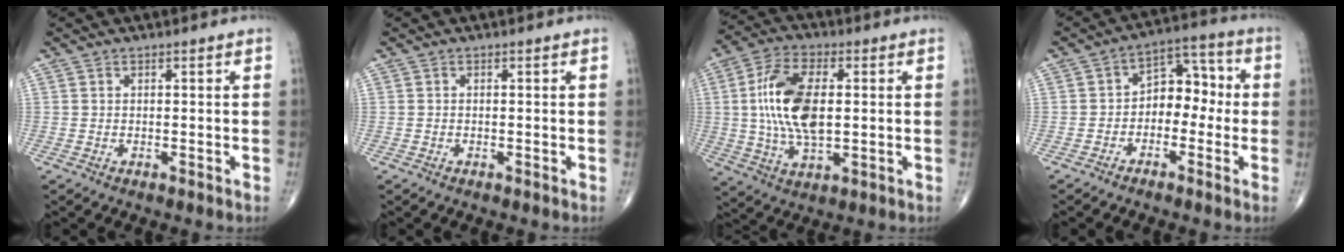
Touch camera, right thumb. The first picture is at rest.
{"total": 0.0}
{"total": 14.8, "force": [1.2, 7.3, 12.8], "torque": [-0.254, 0.003, 0.023]}
{"total": 8.4, "force": [-1.1, 5.8, 5.9], "torque": [-0.049, 0.043, -0.033]}